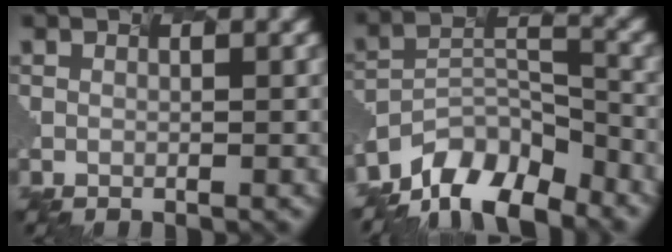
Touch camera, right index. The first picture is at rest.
{"total": 9.6, "force": [-9.1, 2.4, 1.8], "torque": [-0.057, -0.004, -0.139]}